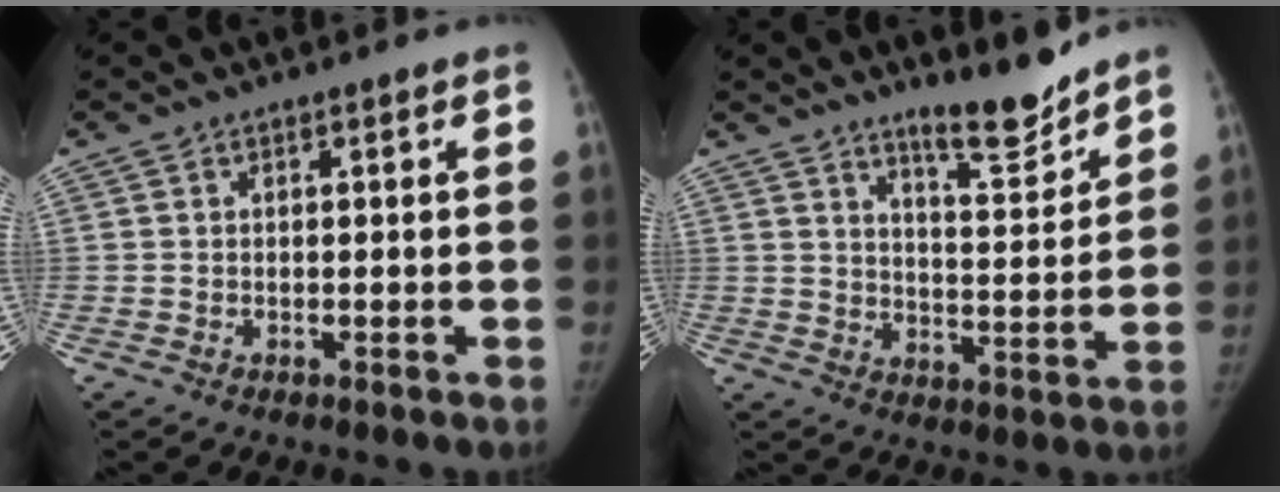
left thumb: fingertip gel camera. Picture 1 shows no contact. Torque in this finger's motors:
{"motor_torque": [0.68, -0.57, 0.77, -0.83, 0.16]}